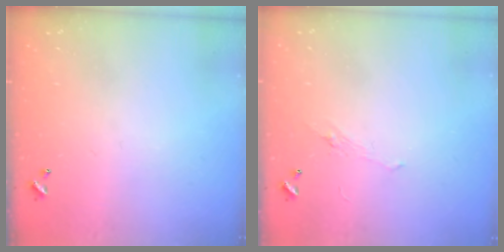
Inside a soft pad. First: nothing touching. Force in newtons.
{"total": 0.9, "press": 0.5, "slide": 0.7}